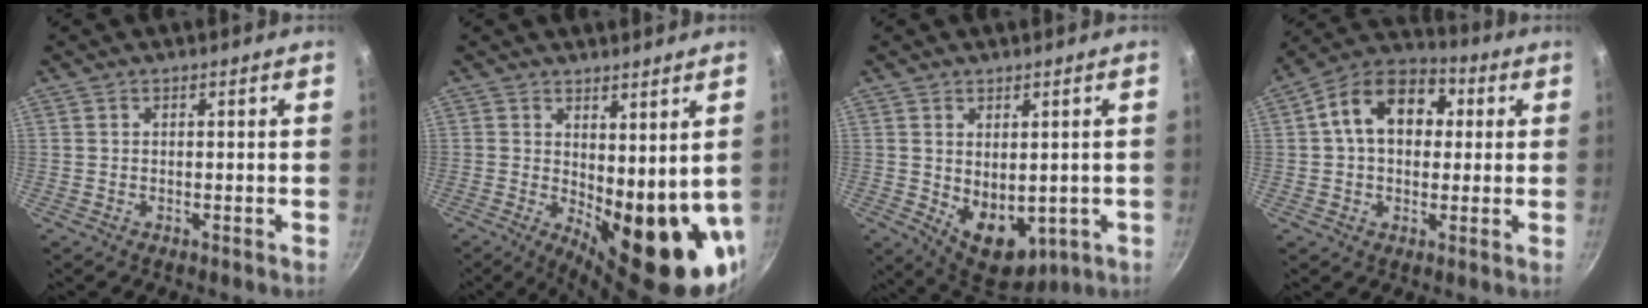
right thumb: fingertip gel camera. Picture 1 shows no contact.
{"total": 15.2, "force": [0.9, 6.2, 13.8], "torque": [-0.149, -0.032, 0.031]}
{"total": 10.6, "force": [-1.0, 7.1, 7.8], "torque": [-0.089, -0.021, 0.010]}
{"total": 14.5, "force": [2.7, 10.2, 9.9], "torque": [-0.124, 0.026, 0.022]}